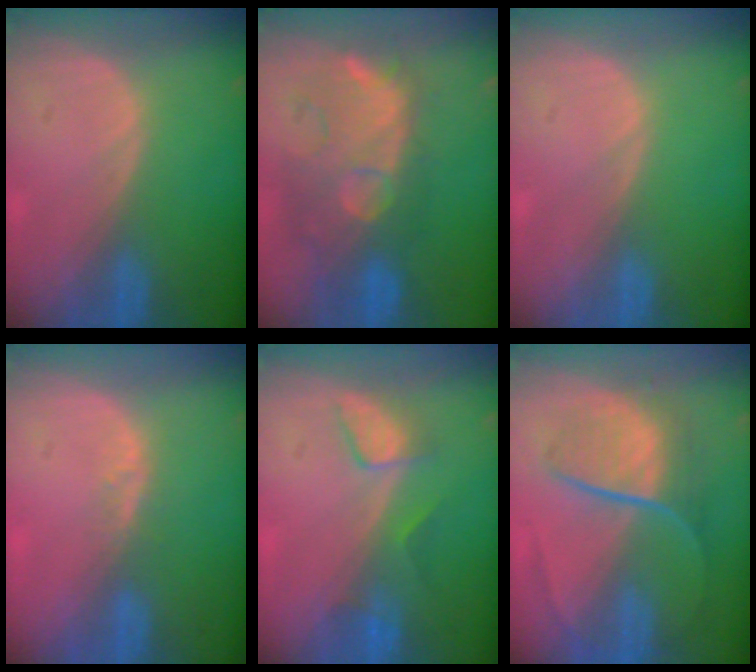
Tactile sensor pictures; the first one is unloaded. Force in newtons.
{"total": 11.1, "press": 10.3, "slide": 4.1}
{"total": 0.0}
{"total": 1.9, "press": 1.4, "slide": 1.3}
{"total": 3.4, "press": 3.4, "slide": 0.3}
{"total": 9.1, "press": 7.5, "slide": 5.2}